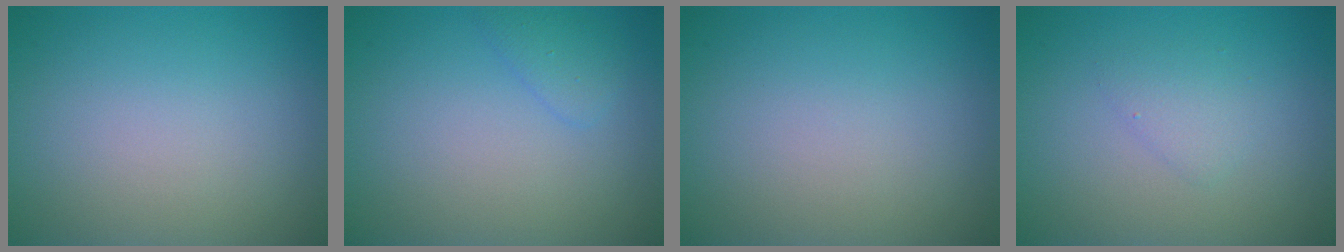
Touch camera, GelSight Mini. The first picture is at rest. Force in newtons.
{"total": 1.3, "press": 1.3, "slide": 0.0}
{"total": 0.0}
{"total": 1.3, "press": 1.3, "slide": 0.1}